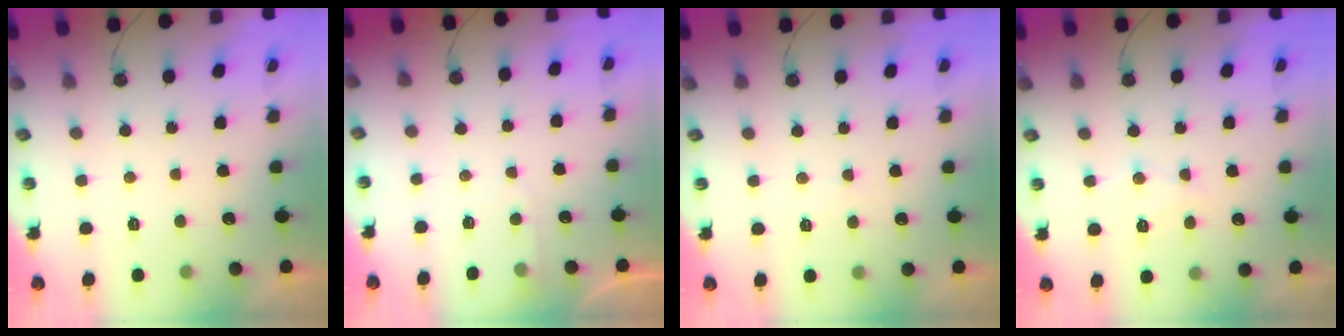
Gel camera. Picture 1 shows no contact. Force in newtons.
{"total": 3.6, "press": 3.6, "slide": 0.5}
{"total": 5.5, "press": 5.4, "slide": 0.8}
{"total": 7.4, "press": 7.4, "slide": 0.5}